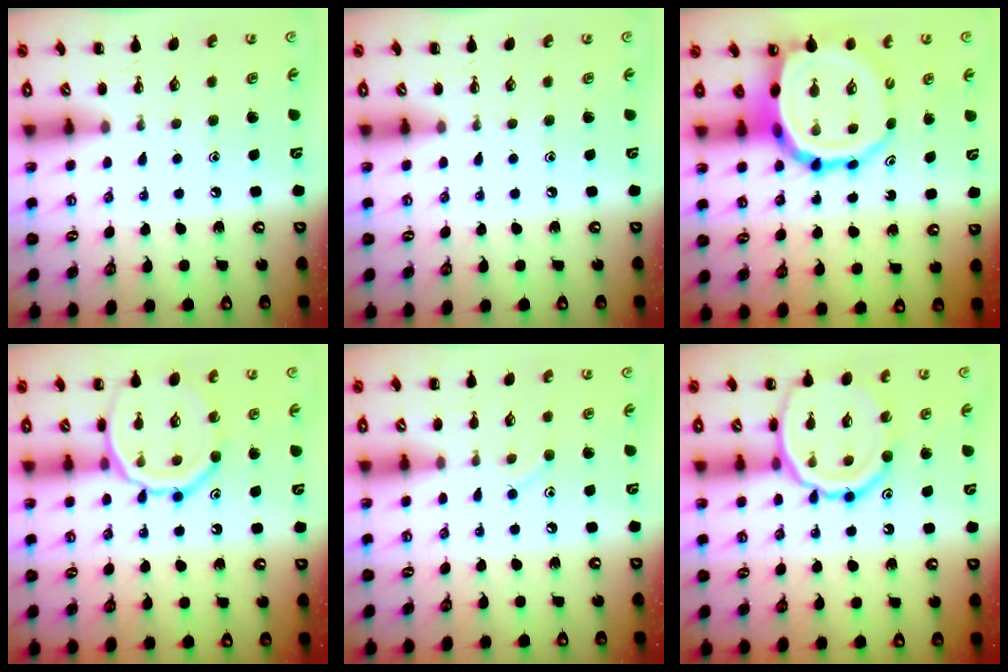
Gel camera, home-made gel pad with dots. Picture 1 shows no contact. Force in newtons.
{"total": 0.0}
{"total": 15.5, "press": 14.9, "slide": 4.3}
{"total": 15.6, "press": 15.5, "slide": 2.0}
{"total": 5.1, "press": 4.8, "slide": 1.8}
{"total": 16.0, "press": 16.0, "slide": 1.3}